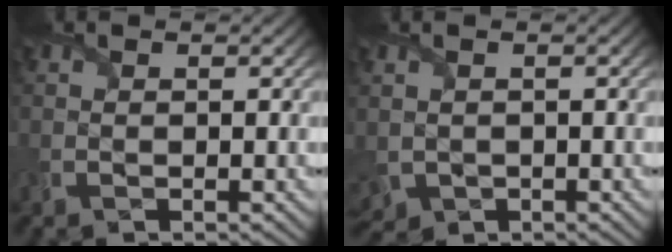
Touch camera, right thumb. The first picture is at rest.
{"total": 3.2, "force": [-0.5, 2.5, 2.0], "torque": [-0.064, -0.015, -0.007]}